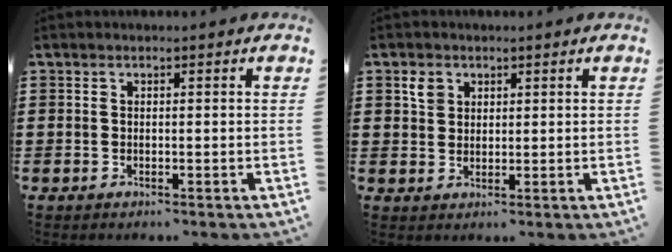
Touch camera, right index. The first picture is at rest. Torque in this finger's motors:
{"motor_torque": [0.05, -0.04, 0.02, 0.05]}